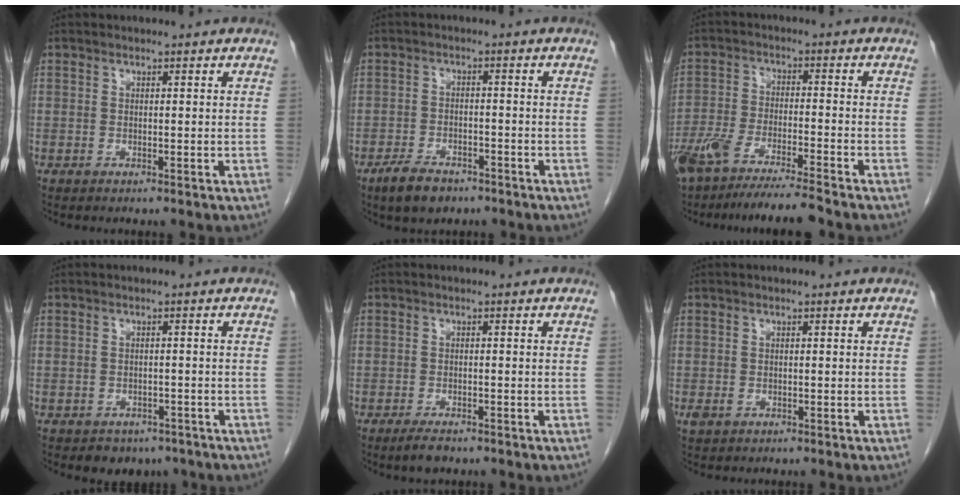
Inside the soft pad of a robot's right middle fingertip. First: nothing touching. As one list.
[{"total": 5.5, "force": [-3.9, 2.5, 2.8], "torque": [-0.060, -0.003, -0.064]}, {"total": 12.6, "force": [-10.6, 0.3, 6.9], "torque": [-0.119, -0.025, -0.179]}, {"total": 4.0, "force": [-2.9, 2.6, 0.7], "torque": [-0.004, 0.008, -0.034]}, {"total": 2.6, "force": [-1.9, 0.9, 1.6], "torque": [-0.034, -0.004, -0.029]}, {"total": 1.2, "force": [-0.4, 0.9, 0.7], "torque": [-0.016, 0.000, -0.002]}]